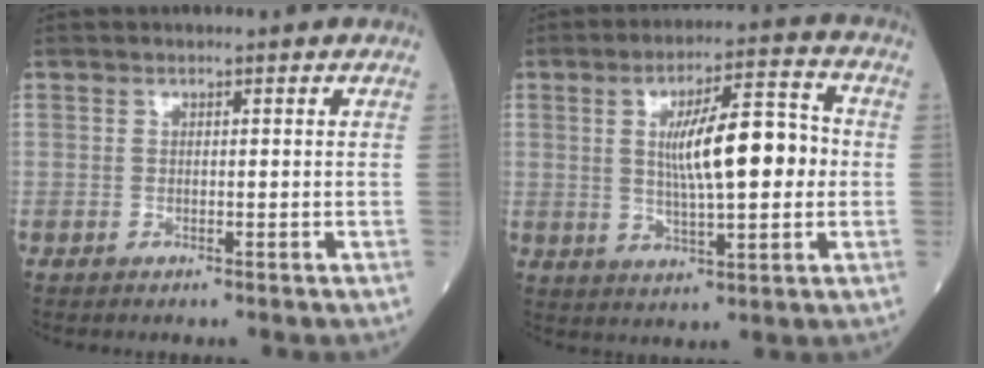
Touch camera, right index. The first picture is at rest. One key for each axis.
{"total": 11.9, "fx": 0.8, "fy": 2.5, "fz": 11.6, "tx": -0.193, "ty": 0.018, "tz": 0.014}